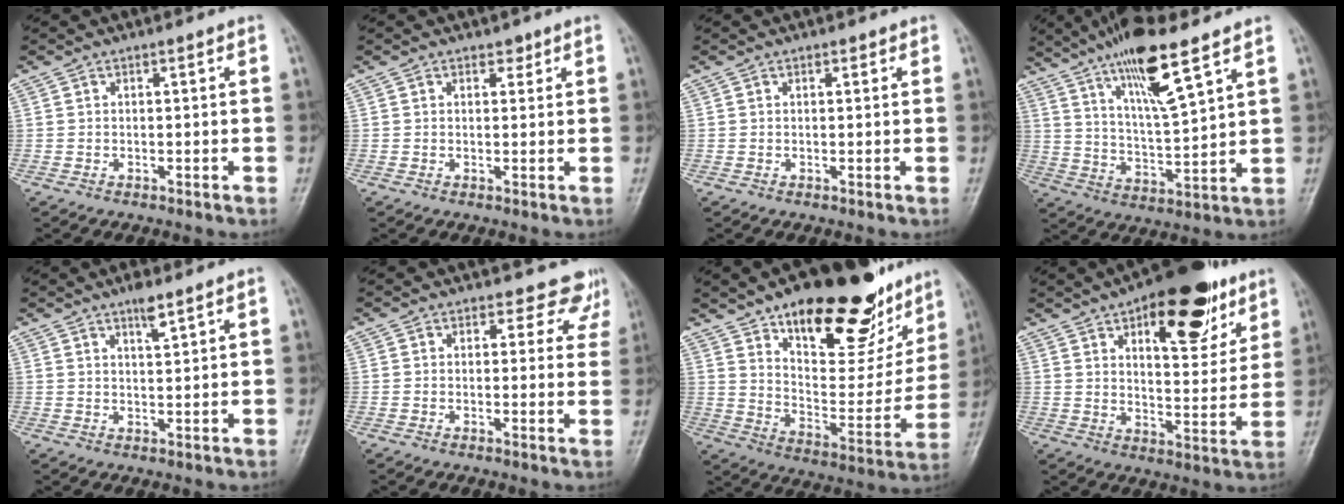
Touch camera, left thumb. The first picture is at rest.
{"total": 1.7, "force": [1.1, 1.1, 0.6], "torque": [0.007, -0.005, 0.011]}
{"total": 0.9, "force": [0.5, 0.6, 0.3], "torque": [0.003, -0.002, 0.003]}
{"total": 14.6, "force": [9.0, 2.9, 11.1], "torque": [-0.192, -0.044, 0.167]}
{"total": 3.4, "force": [2.4, 0.7, 2.4], "torque": [-0.038, -0.011, 0.041]}
{"total": 6.4, "force": [5.1, 3.7, 0.6], "torque": [0.040, -0.023, 0.037]}
{"total": 28.3, "force": [18.5, 12.1, 17.5], "torque": [-0.197, -0.071, 0.282]}
{"total": 19.6, "force": [10.6, 8.6, 14.0], "torque": [-0.145, -0.039, 0.154]}